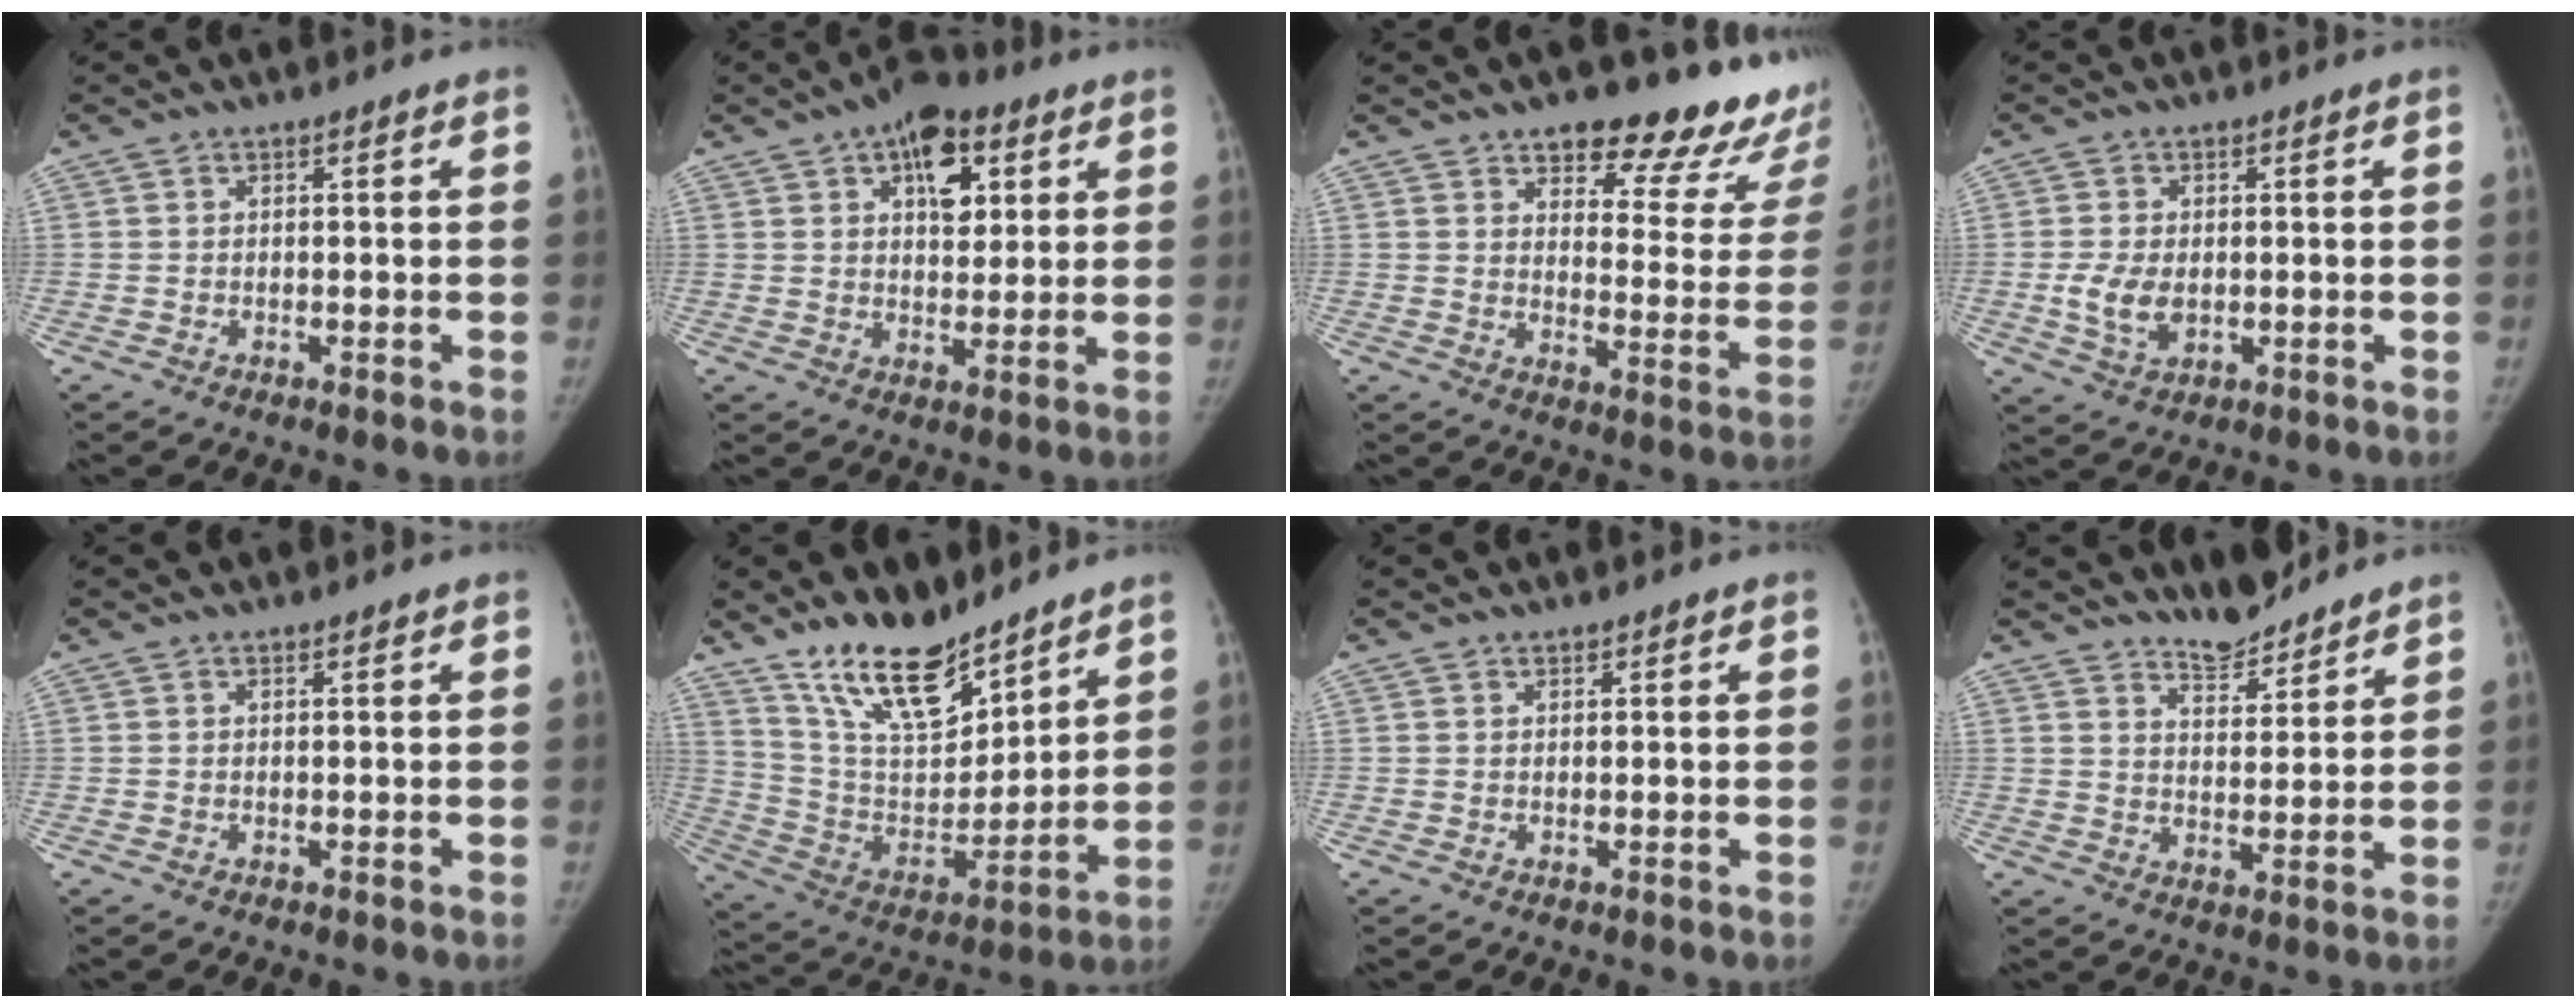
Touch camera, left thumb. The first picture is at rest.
{"total": 11.1, "force": [4.9, 6.3, 7.7], "torque": [-0.076, -0.009, 0.070]}
{"total": 21.8, "force": [17.0, 8.0, 11.1], "torque": [-0.088, -0.109, 0.205]}
{"total": 5.8, "force": [-0.4, 3.8, 4.3], "torque": [-0.081, -0.008, -0.002]}
{"total": 0.0}
{"total": 18.6, "force": [13.8, 7.3, 10.1], "torque": [-0.131, -0.085, 0.258]}
{"total": 0.7, "force": [0.5, 0.3, 0.1], "torque": [0.001, -0.004, 0.007]}
{"total": 6.8, "force": [6.3, 1.8, 1.9], "torque": [-0.012, -0.050, 0.110]}